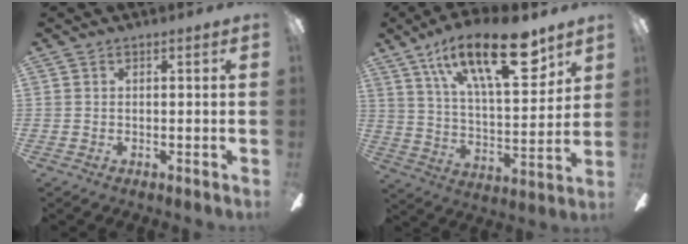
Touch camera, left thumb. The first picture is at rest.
{"total": 23.2, "force": [13.1, 9.1, 16.9], "torque": [-0.260, -0.062, 0.215]}